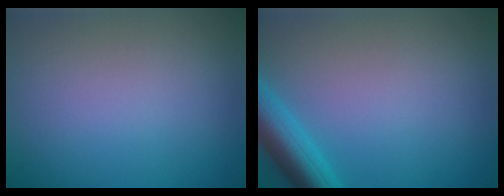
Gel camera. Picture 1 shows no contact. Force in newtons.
{"total": 4.7, "press": 4.7, "slide": 0.2}